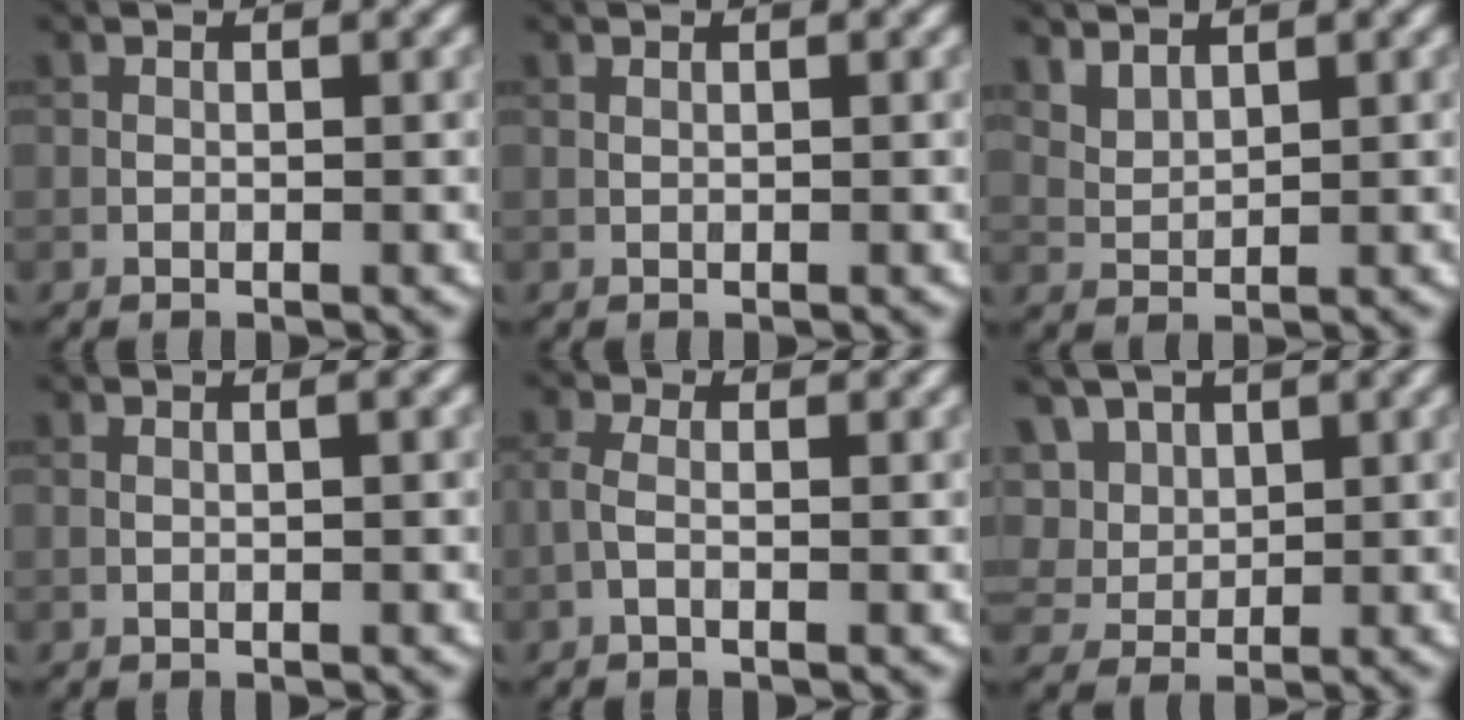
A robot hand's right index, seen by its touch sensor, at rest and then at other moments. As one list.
[{"total": 0.0}, {"total": 2.3, "force": [1.8, 1.0, 0.9], "torque": [-0.029, -0.002, 0.045]}, {"total": 1.0, "force": [0.4, 0.3, 0.9], "torque": [-0.013, -0.002, -0.002]}, {"total": 1.6, "force": [-0.4, 0.7, 1.4], "torque": [-0.037, 0.000, -0.014]}, {"total": 4.9, "force": [2.3, 3.7, 2.4], "torque": [-0.056, 0.013, 0.036]}]